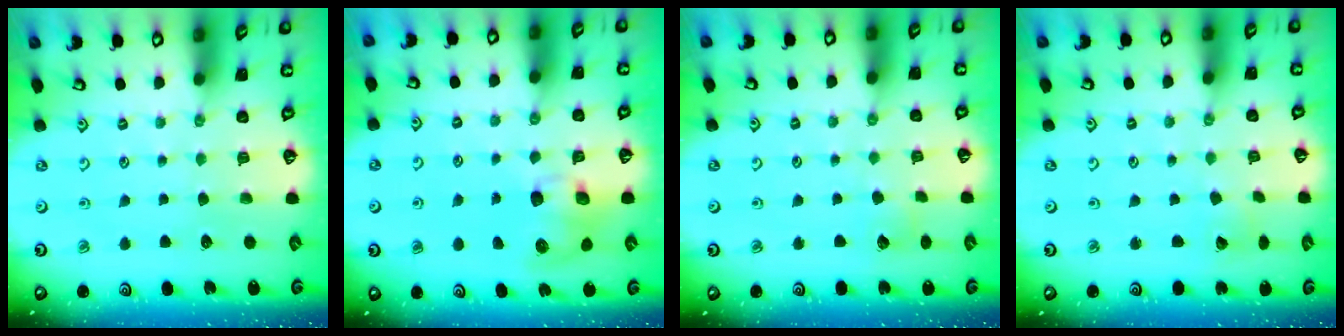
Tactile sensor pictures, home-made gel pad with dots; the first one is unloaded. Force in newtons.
{"total": 8.1, "press": 8.0, "slide": 1.1}
{"total": 3.4, "press": 3.3, "slide": 0.4}
{"total": 3.3, "press": 3.3, "slide": 0.3}